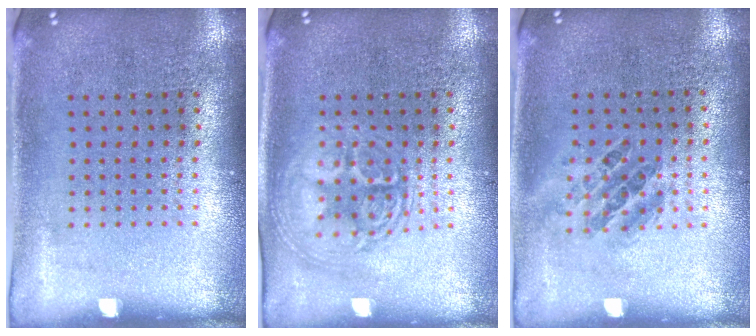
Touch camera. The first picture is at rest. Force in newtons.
{"total": 3.0, "press": 3.0, "slide": 0.4}
{"total": 0.8, "press": 0.7, "slide": 0.4}